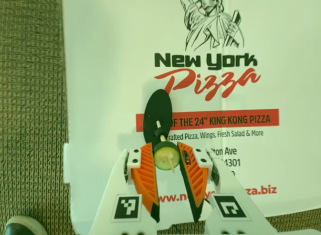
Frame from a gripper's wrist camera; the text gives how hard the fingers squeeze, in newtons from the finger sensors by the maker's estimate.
{"total": 7.0, "left": 7.1, "right": 7.0}